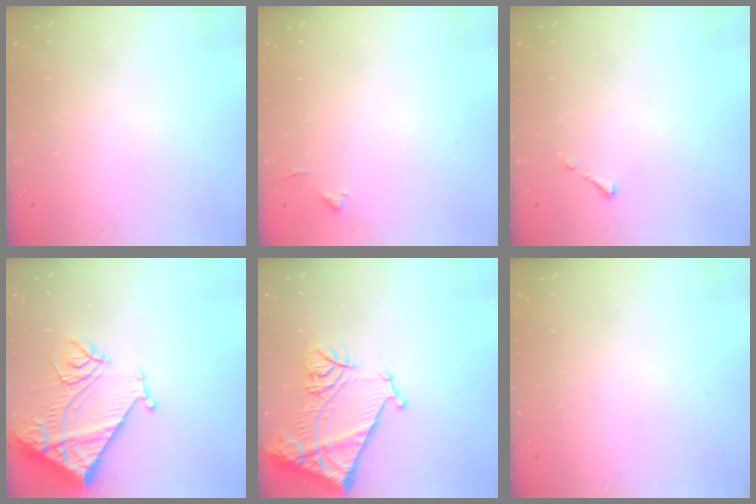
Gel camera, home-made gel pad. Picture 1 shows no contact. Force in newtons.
{"total": 3.5, "press": 3.5, "slide": 0.5}
{"total": 2.5, "press": 2.5, "slide": 0.3}
{"total": 16.9, "press": 16.9, "slide": 1.6}
{"total": 17.3, "press": 17.3, "slide": 1.6}
{"total": 0.0}